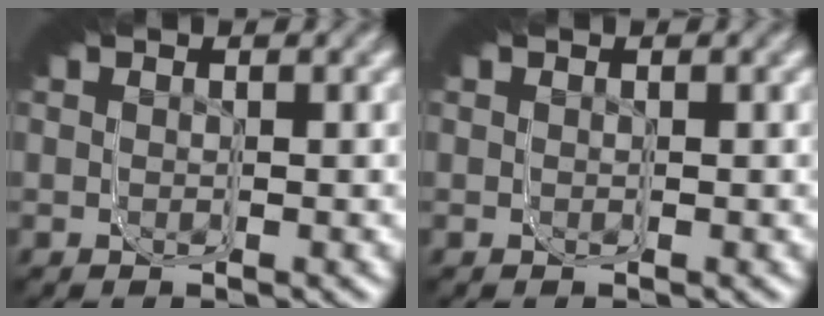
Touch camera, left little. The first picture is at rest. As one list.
[{"total": 0.0}]